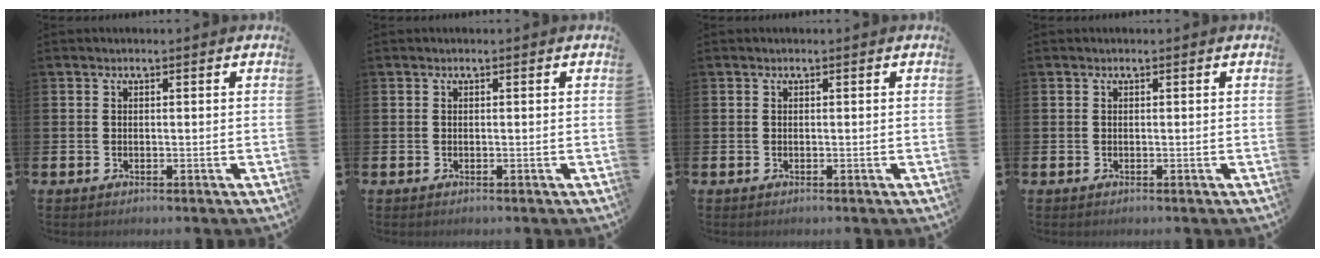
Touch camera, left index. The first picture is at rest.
{"total": 0.0}
{"total": 0.0}
{"total": 0.0}